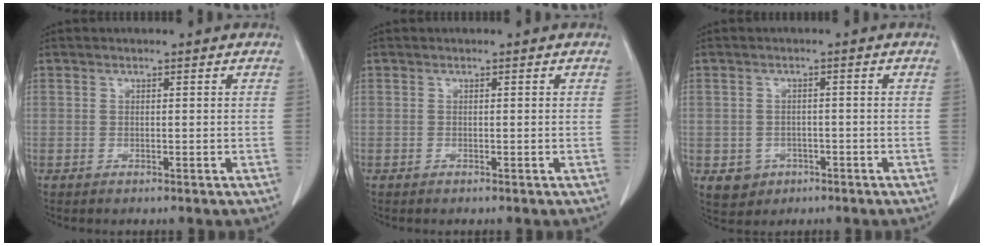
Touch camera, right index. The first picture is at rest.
{"total": 0.0}
{"total": 3.8, "force": [-1.5, 3.4, 0.6], "torque": [-0.002, 0.009, -0.014]}